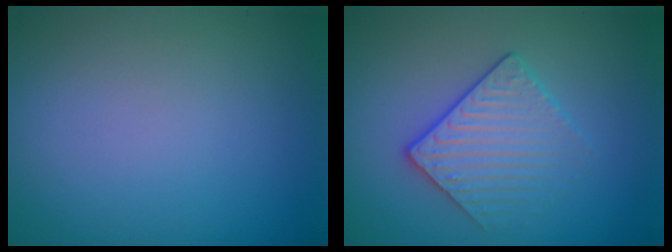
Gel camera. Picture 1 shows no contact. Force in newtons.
{"total": 2.4, "press": 2.1, "slide": 1.1}